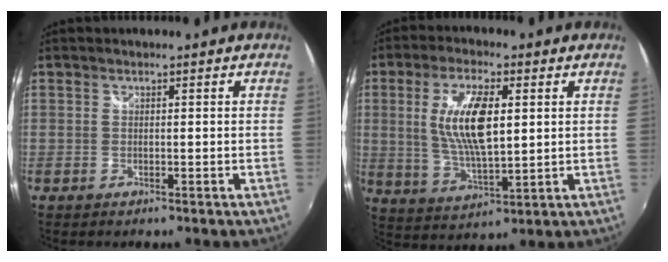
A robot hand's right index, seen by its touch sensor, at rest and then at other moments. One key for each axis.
{"total": 12.0, "fx": 2.3, "fy": 4.1, "fz": 11.1, "tx": -0.214, "ty": -0.003, "tz": 0.050}